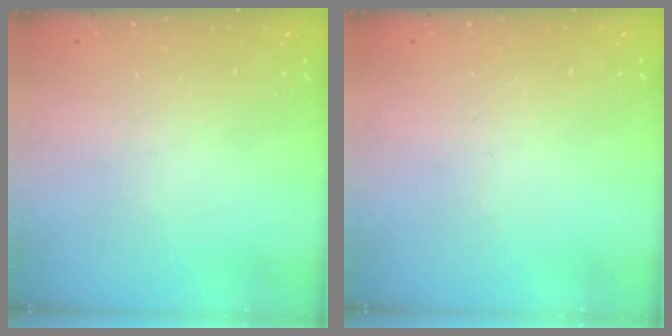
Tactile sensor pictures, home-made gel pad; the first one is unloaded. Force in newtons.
{"total": 0.0}